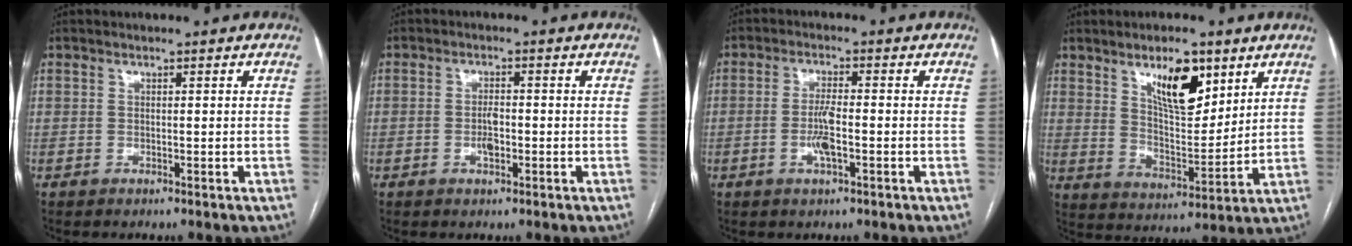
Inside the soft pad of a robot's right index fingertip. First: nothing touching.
{"total": 2.6, "force": [-0.7, 1.0, 2.3], "torque": [-0.042, 0.002, -0.011]}
{"total": 4.3, "force": [-1.2, 0.7, 4.0], "torque": [-0.083, -0.002, -0.021]}
{"total": 10.7, "force": [6.0, 3.7, 8.1], "torque": [-0.139, -0.002, 0.112]}